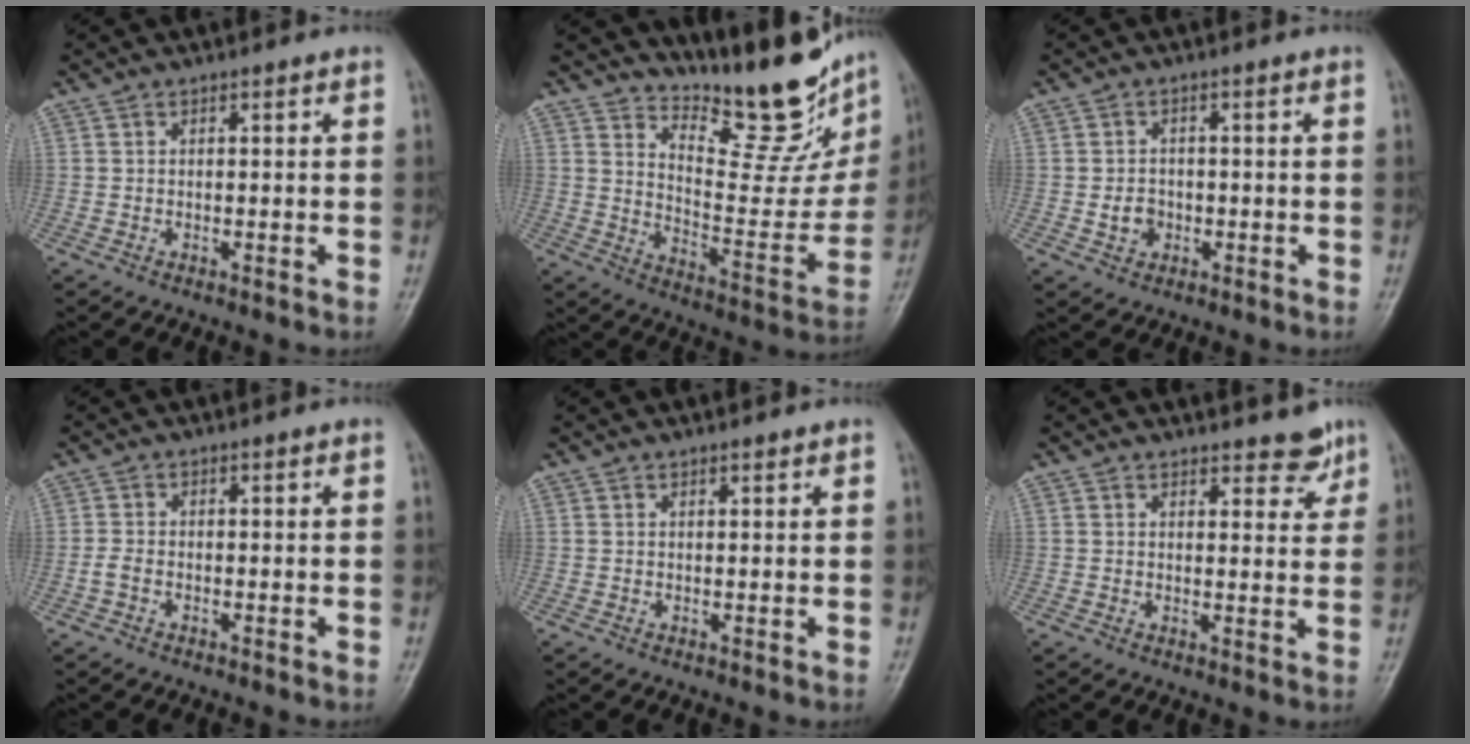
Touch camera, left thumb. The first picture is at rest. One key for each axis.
{"total": 18.3, "fx": 15.3, "fy": 5.3, "fz": 8.5, "tx": -0.072, "ty": -0.126, "tz": 0.223}
{"total": 3.3, "fx": -0.8, "fy": 2.8, "fz": 1.5, "tx": -0.013, "ty": 0.004, "tz": -0.011}
{"total": 1.6, "fx": -0.7, "fy": 0.9, "fz": 1.1, "tx": -0.027, "ty": 0.003, "tz": -0.018}
{"total": 0.9, "fx": 0.7, "fy": 0.3, "fz": 0.4, "tx": -0.006, "ty": -0.004, "tz": 0.010}
{"total": 4.2, "fx": 3.5, "fy": 1.8, "fz": 1.6, "tx": 0.003, "ty": -0.025, "tz": 0.044}